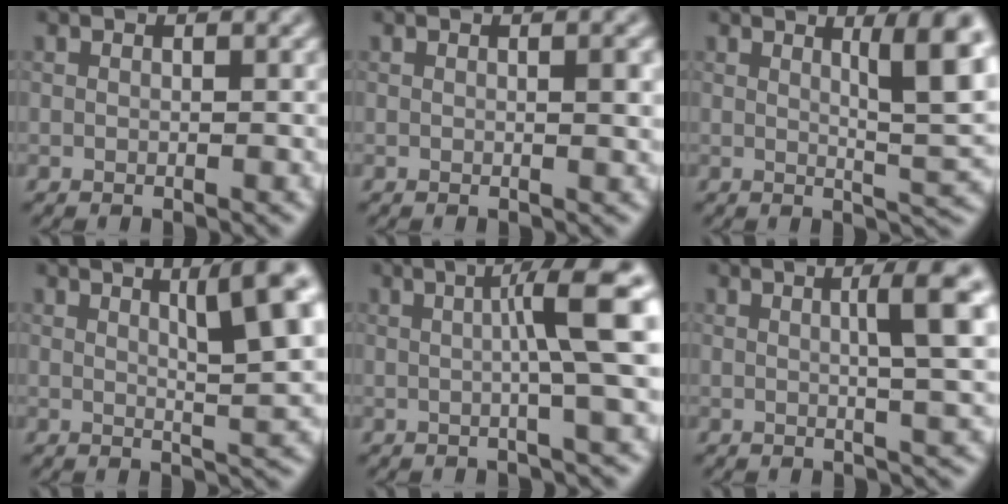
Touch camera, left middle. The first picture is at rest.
{"total": 1.3, "force": [0.2, 0.2, 1.3], "torque": [-0.018, 0.000, 0.001]}
{"total": 6.1, "force": [2.1, 1.1, 5.7], "torque": [-0.072, -0.006, 0.033]}
{"total": 6.8, "force": [2.8, 1.3, 6.1], "torque": [-0.070, 0.006, 0.045]}
{"total": 6.7, "force": [0.9, 0.6, 6.6], "torque": [-0.095, 0.014, 0.012]}
{"total": 5.1, "force": [1.1, 0.8, 4.9], "torque": [-0.066, 0.009, 0.017]}